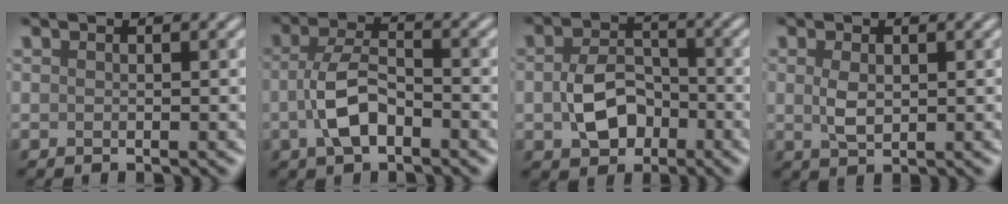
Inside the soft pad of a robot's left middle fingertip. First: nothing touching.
{"total": 4.6, "force": [-1.4, 2.3, 3.7], "torque": [-0.080, 0.002, -0.032]}
{"total": 5.0, "force": [-1.2, 3.6, 3.2], "torque": [-0.062, -0.005, -0.021]}
{"total": 2.2, "force": [0.3, 1.3, 1.7], "torque": [-0.041, -0.002, 0.008]}